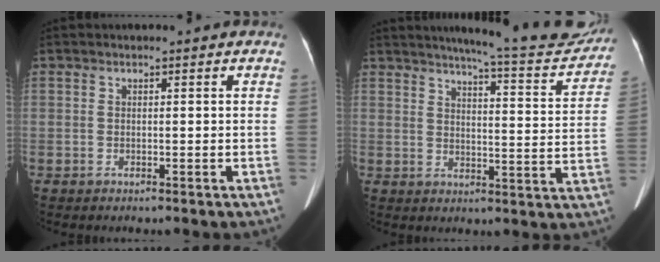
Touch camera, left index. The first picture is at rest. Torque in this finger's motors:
{"motor_torque": [0.04, -1.33, 0.23, 0.10]}